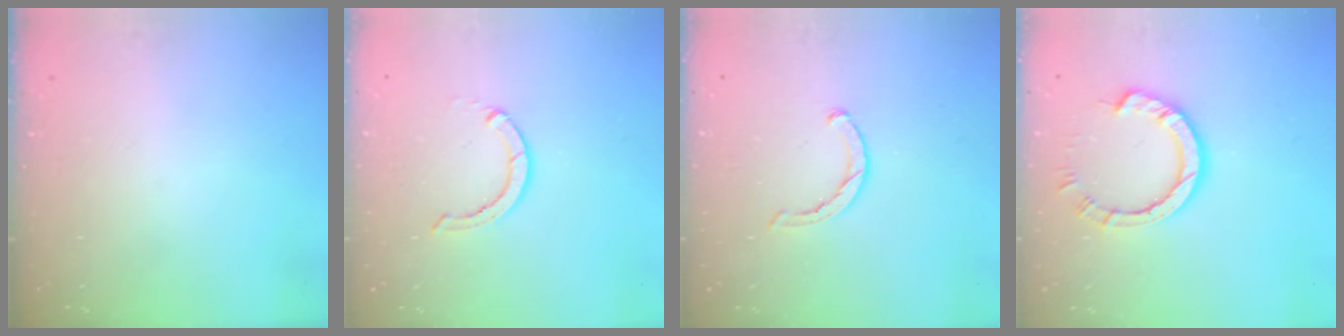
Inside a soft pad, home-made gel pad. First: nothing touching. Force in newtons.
{"total": 2.9, "press": 2.9, "slide": 0.1}
{"total": 1.8, "press": 1.8, "slide": 0.3}
{"total": 7.7, "press": 7.7, "slide": 0.6}